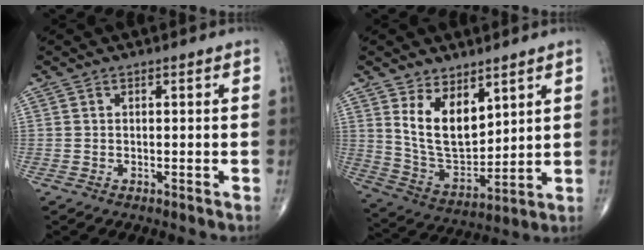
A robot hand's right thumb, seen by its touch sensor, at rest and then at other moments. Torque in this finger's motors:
{"motor_torque": [-0.06, 0.42, 0.11, 0.13, 0.12]}